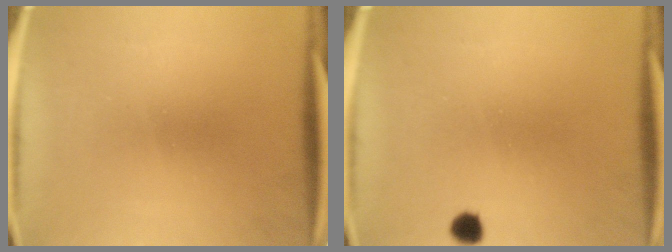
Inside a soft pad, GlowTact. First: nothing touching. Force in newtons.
{"total": 2.1}